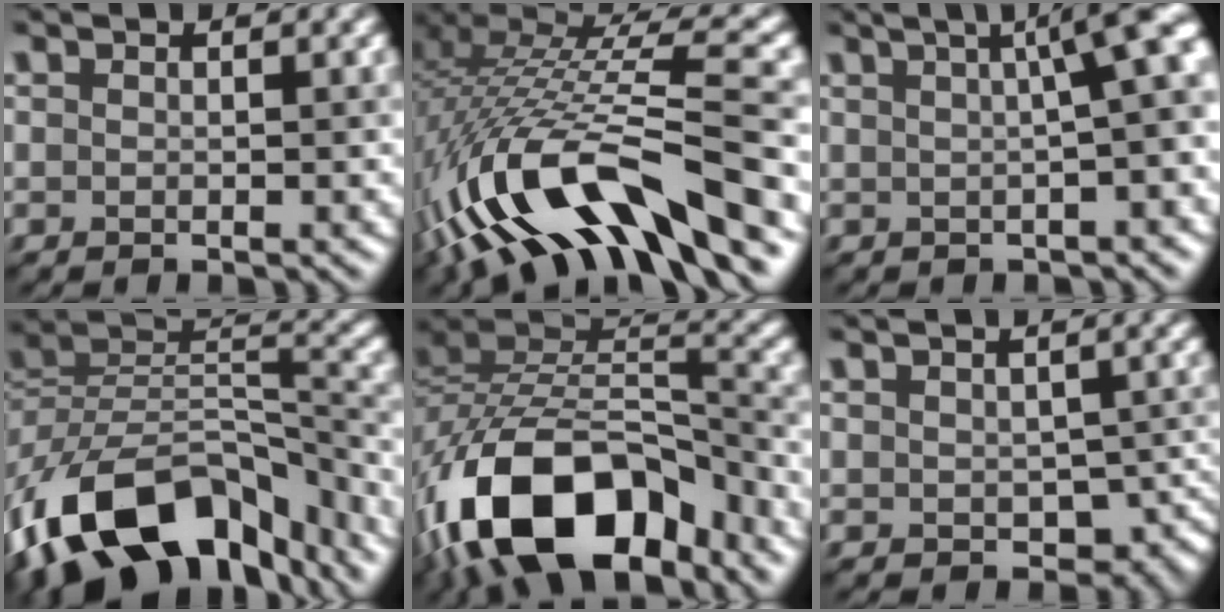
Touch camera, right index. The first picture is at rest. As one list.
[{"total": 14.6, "force": [-5.7, 5.3, 12.3], "torque": [-0.248, 0.007, -0.089]}, {"total": 9.5, "force": [1.8, 3.0, 8.8], "torque": [-0.033, 0.036, 0.008]}, {"total": 14.9, "force": [-8.9, 8.6, 8.3], "torque": [-0.189, 0.011, -0.141]}, {"total": 14.7, "force": [-8.8, 7.5, 9.1], "torque": [-0.172, 0.010, -0.162]}, {"total": 5.2, "force": [-1.2, 3.6, 3.5], "torque": [-0.048, -0.021, -0.007]}]